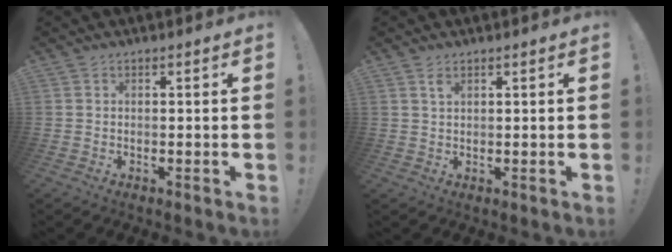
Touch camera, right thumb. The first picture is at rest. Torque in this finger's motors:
{"motor_torque": [0.00, -0.04, 0.23, -0.05, 0.01]}